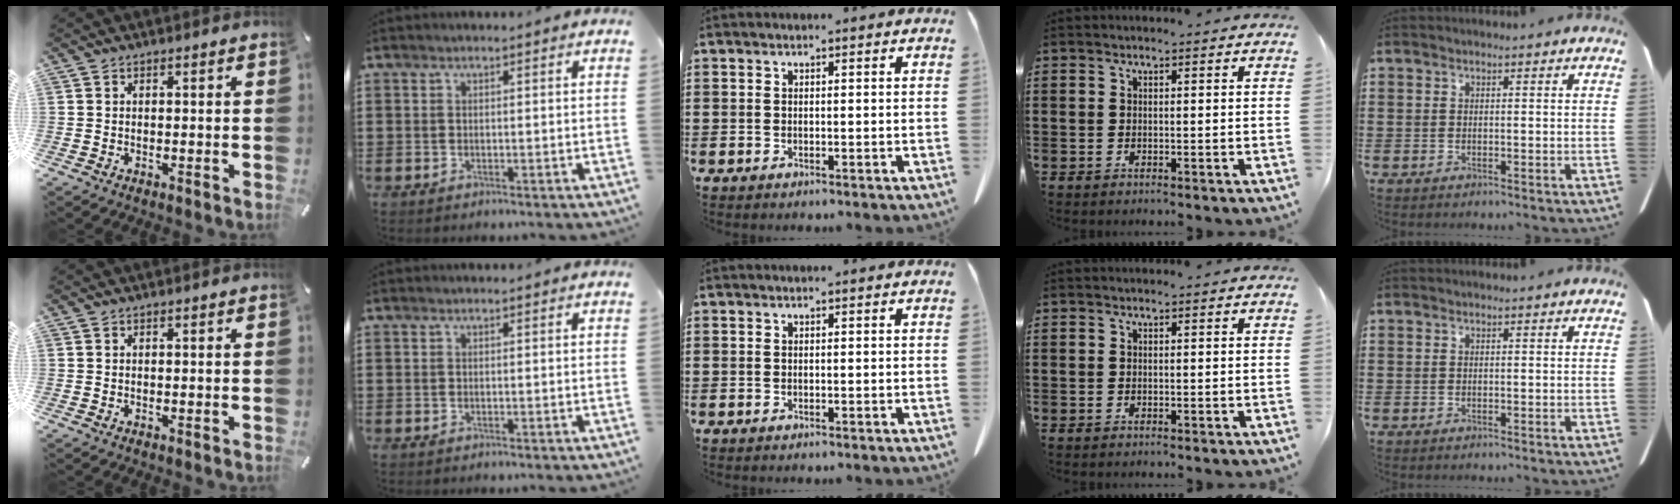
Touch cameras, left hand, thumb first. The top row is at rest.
{}